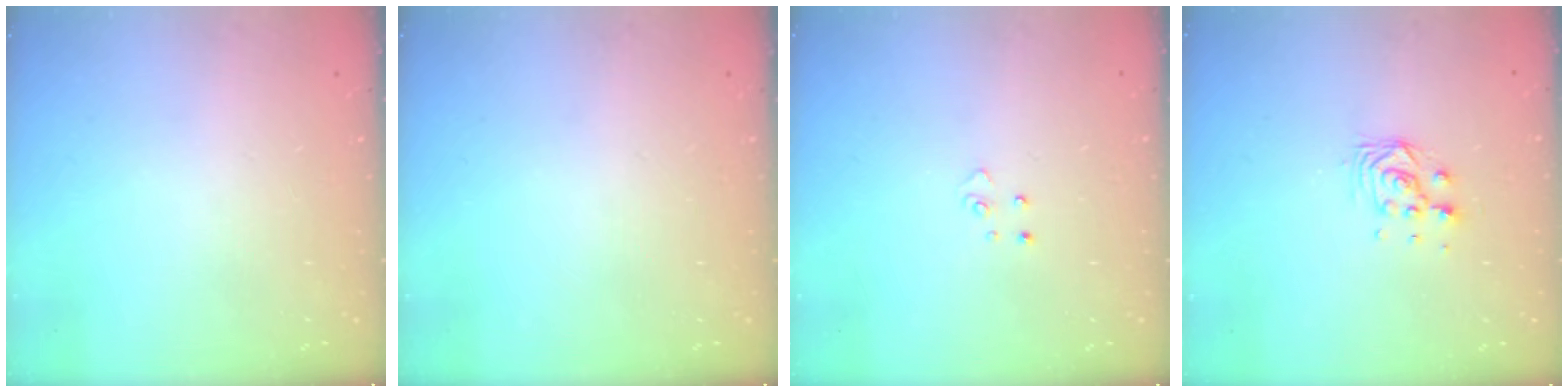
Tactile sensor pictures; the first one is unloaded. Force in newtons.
{"total": 0.0}
{"total": 3.8, "press": 3.8, "slide": 0.4}
{"total": 5.5, "press": 5.4, "slide": 0.7}